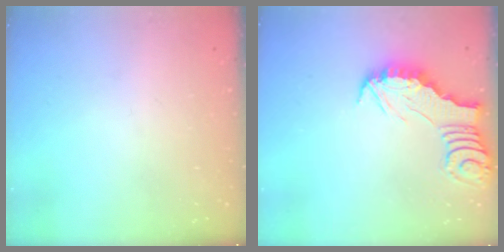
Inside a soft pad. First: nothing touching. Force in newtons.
{"total": 2.5, "press": 2.5, "slide": 0.2}